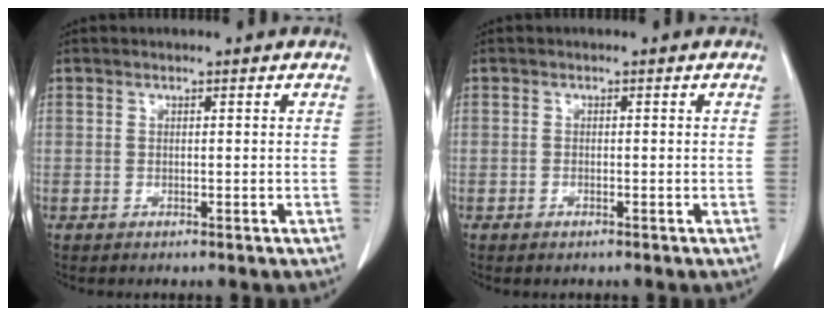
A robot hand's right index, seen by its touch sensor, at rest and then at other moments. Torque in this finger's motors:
{"motor_torque": [-0.02, 0.10, 0.00, 0.00]}